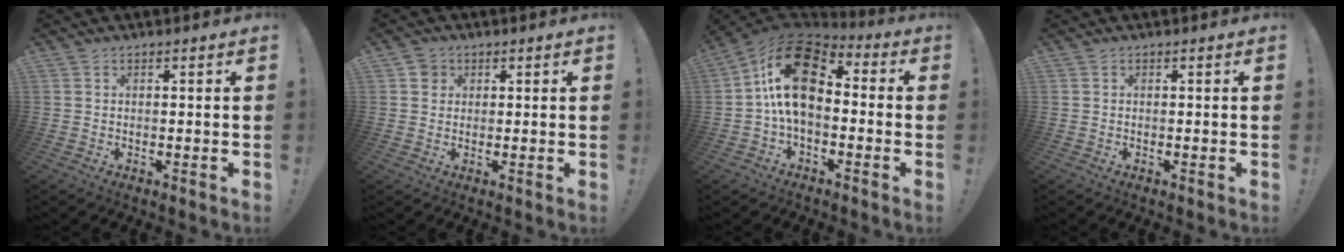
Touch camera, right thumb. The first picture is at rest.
{"total": 1.2, "force": [1.0, 0.6, 0.1], "torque": [0.007, -0.004, 0.018]}
{"total": 19.0, "force": [2.6, 11.7, 14.8], "torque": [-0.270, 0.010, 0.047]}
{"total": 0.0}